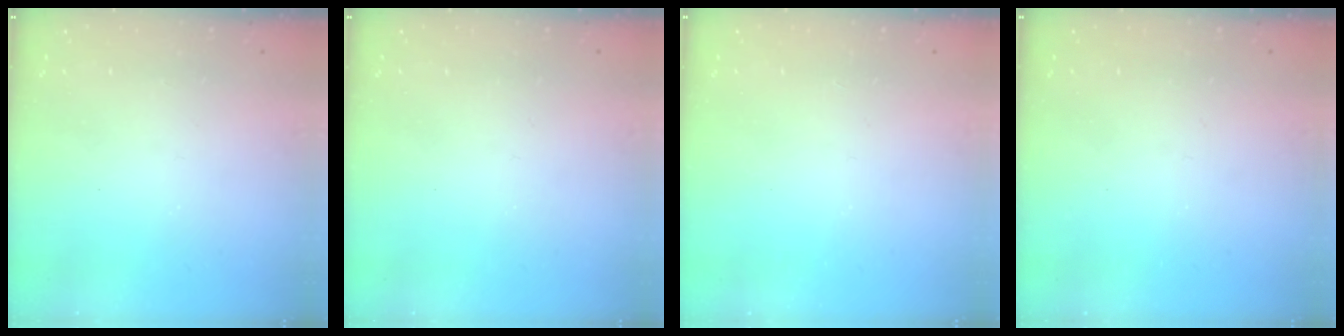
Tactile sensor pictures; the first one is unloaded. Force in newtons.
{"total": 0.0}
{"total": 1.7, "press": 1.7, "slide": 0.2}
{"total": 0.0}